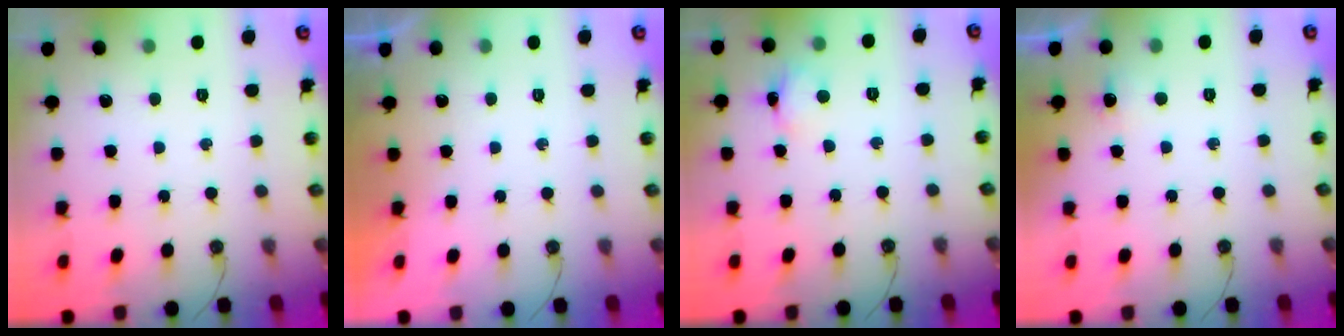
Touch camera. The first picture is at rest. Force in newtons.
{"total": 0.0}
{"total": 2.9, "press": 2.9, "slide": 0.2}
{"total": 4.2, "press": 3.9, "slide": 1.5}